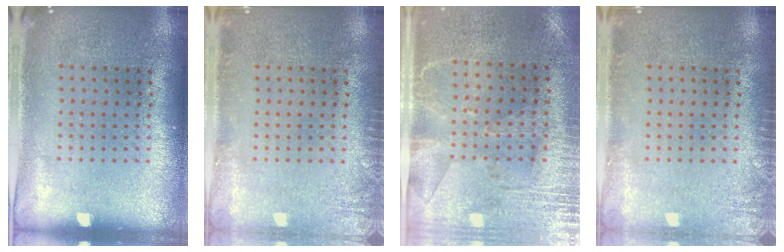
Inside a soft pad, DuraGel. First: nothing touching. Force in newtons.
{"total": 1.4, "press": 1.4, "slide": 0.3}
{"total": 2.8, "press": 2.4, "slide": 1.5}
{"total": 1.4, "press": 1.4, "slide": 0.3}